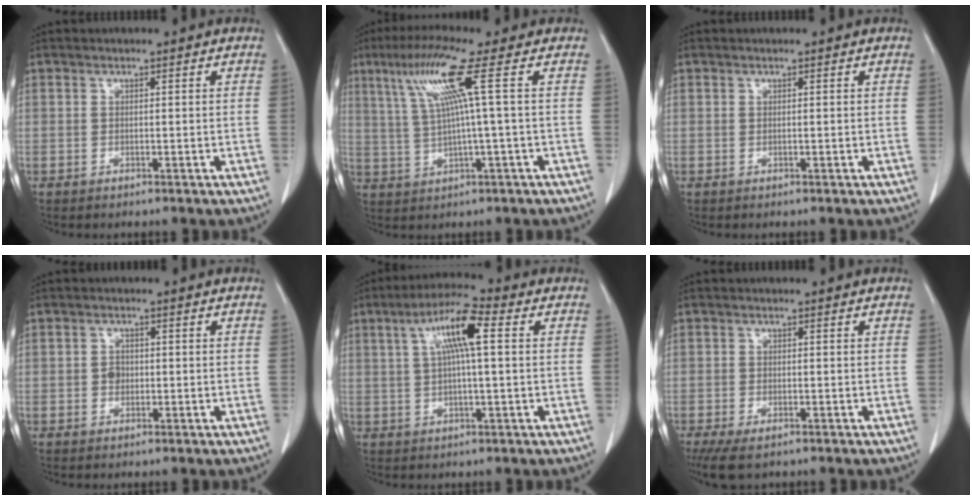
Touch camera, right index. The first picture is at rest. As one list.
[{"total": 9.4, "force": [3.0, -1.5, 8.8], "torque": [-0.172, 0.019, 0.066]}, {"total": 0.0}, {"total": 2.3, "force": [-0.3, 1.8, 1.3], "torque": [-0.023, 0.009, -0.003]}, {"total": 9.5, "force": [2.4, 1.5, 9.1], "torque": [-0.172, 0.024, 0.042]}, {"total": 5.9, "force": [-3.7, 2.5, 3.9], "torque": [-0.072, -0.012, -0.062]}]